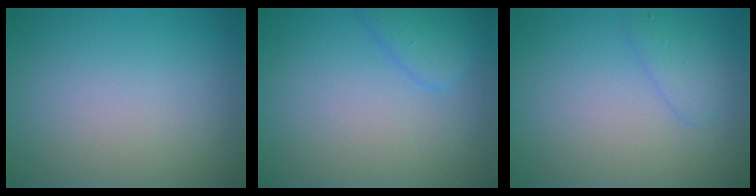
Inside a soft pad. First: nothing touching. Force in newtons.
{"total": 1.9, "press": 1.9, "slide": 0.1}
{"total": 1.7, "press": 1.7, "slide": 0.1}